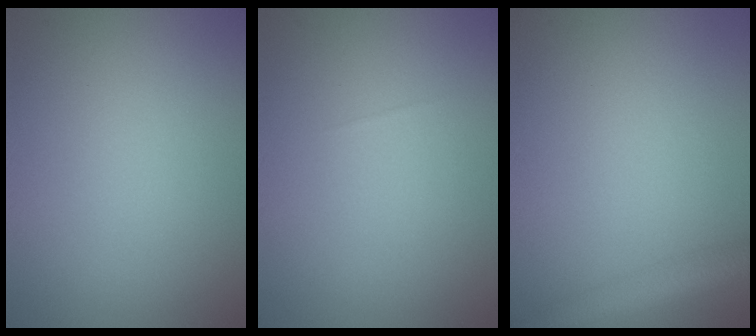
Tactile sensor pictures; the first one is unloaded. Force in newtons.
{"total": 0.0}
{"total": 3.3, "press": 3.3, "slide": 0.1}